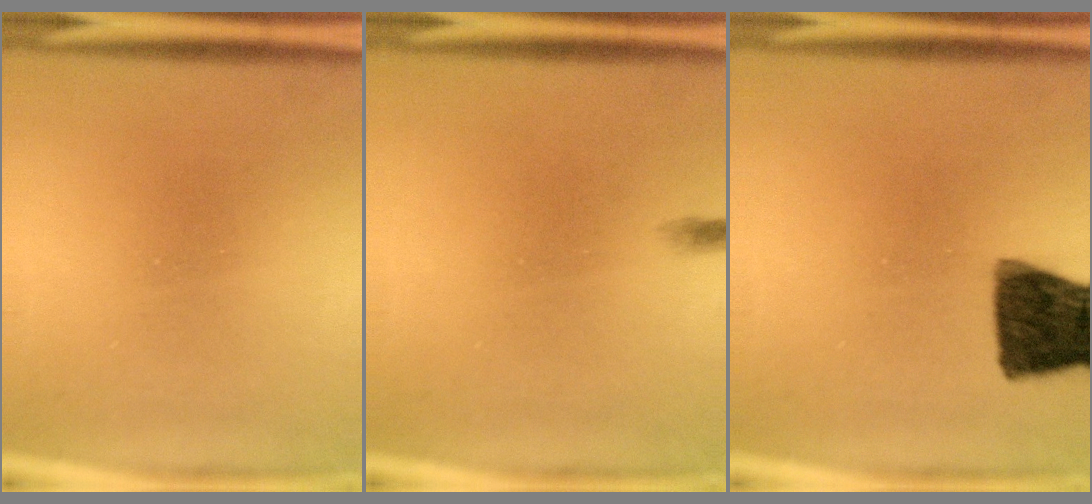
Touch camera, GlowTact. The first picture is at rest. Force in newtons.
{"total": 0.6}
{"total": 13.0}